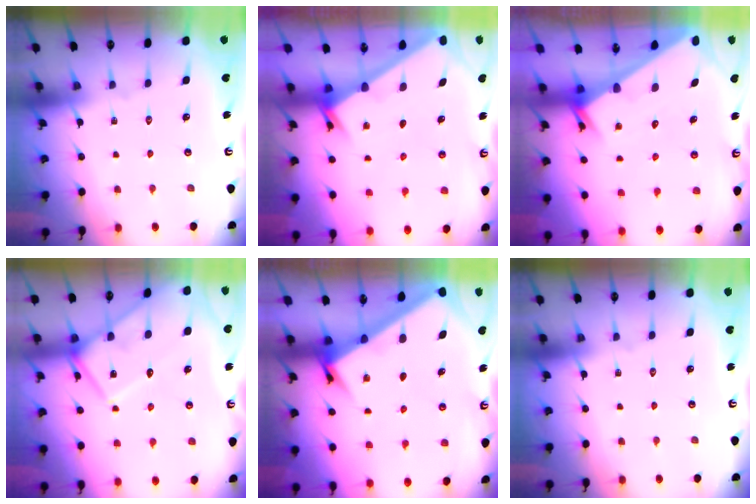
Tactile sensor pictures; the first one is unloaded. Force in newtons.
{"total": 2.4, "press": 2.4, "slide": 0.2}
{"total": 2.2, "press": 2.2, "slide": 0.1}
{"total": 10.3, "press": 10.2, "slide": 0.9}
{"total": 4.6, "press": 4.6, "slide": 0.5}
{"total": 0.0}